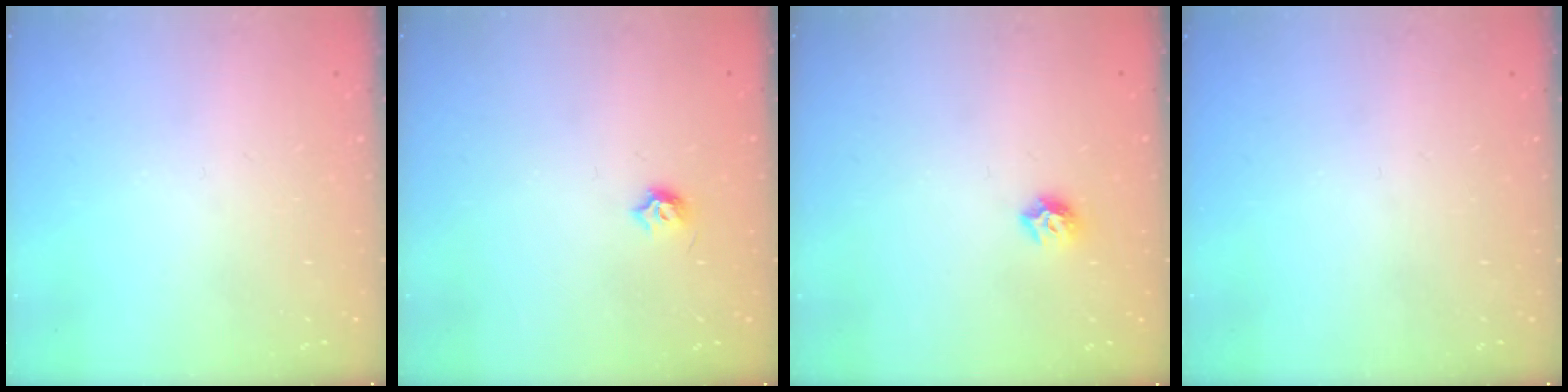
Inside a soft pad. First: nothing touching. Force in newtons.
{"total": 4.7, "press": 4.6, "slide": 0.8}
{"total": 5.3, "press": 5.3, "slide": 0.7}
{"total": 0.0}